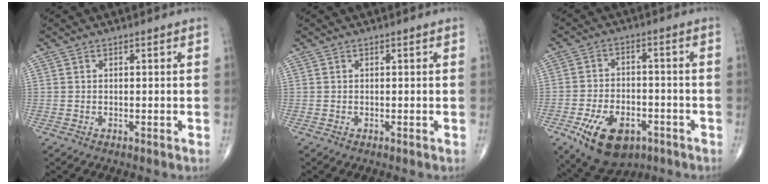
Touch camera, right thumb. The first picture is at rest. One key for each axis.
{"total": 0.0}
{"total": 13.6, "fx": -6.5, "fy": 8.0, "fz": 8.8, "tx": -0.137, "ty": 0.022, "tz": -0.098}